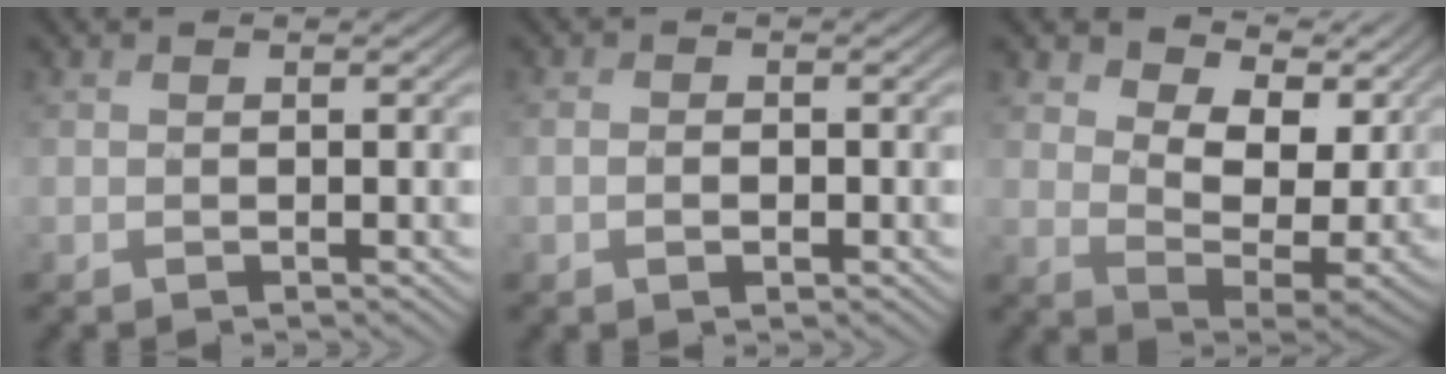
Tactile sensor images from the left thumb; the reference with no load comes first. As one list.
[{"total": 1.7, "force": [-0.8, 1.1, 1.0], "torque": [-0.018, -0.002, -0.014]}, {"total": 10.6, "force": [4.0, 5.1, 8.4], "torque": [-0.148, -0.011, 0.063]}]